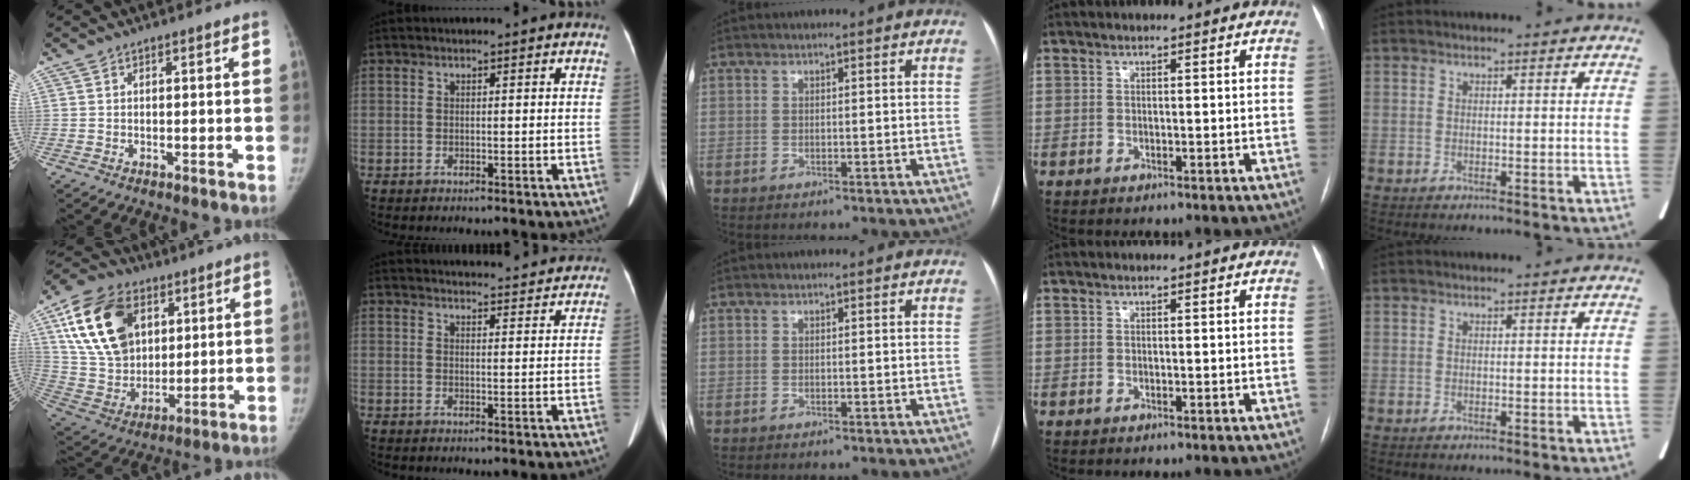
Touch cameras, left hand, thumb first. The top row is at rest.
{"thumb": {"total": 21.3, "force": [8.0, 14.9, 12.8], "torque": [-0.219, -0.017, 0.150]}, "index": {"total": 20.2, "force": [19.4, 3.4, 4.3], "torque": [-0.055, 0.005, 0.235]}}